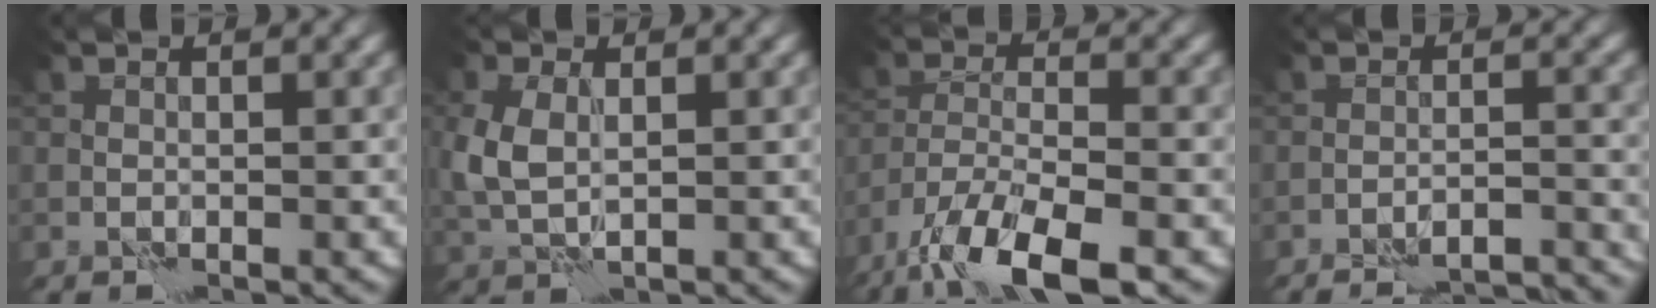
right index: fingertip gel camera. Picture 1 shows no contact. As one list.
[{"total": 3.5, "force": [0.7, 2.2, 2.7], "torque": [-0.074, 0.000, 0.015]}, {"total": 9.6, "force": [-6.8, 2.8, 6.2], "torque": [-0.116, -0.011, -0.130]}, {"total": 11.2, "force": [-10.6, 2.6, 2.4], "torque": [-0.011, 0.015, -0.117]}]